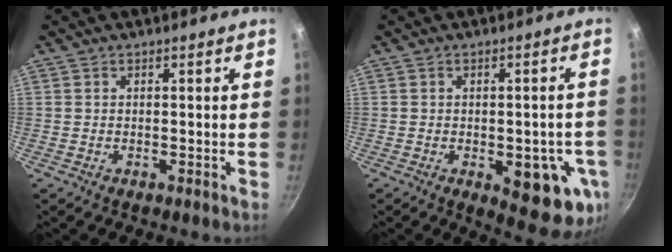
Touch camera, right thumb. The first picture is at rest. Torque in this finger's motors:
{"motor_torque": [1.61, 1.42, -0.07, -0.04, 0.20]}